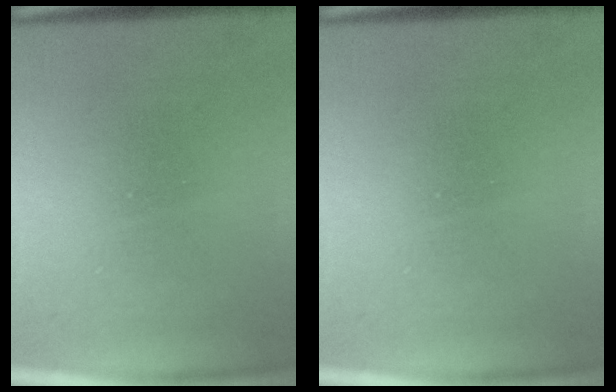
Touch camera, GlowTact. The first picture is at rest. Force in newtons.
{"total": 0.0}